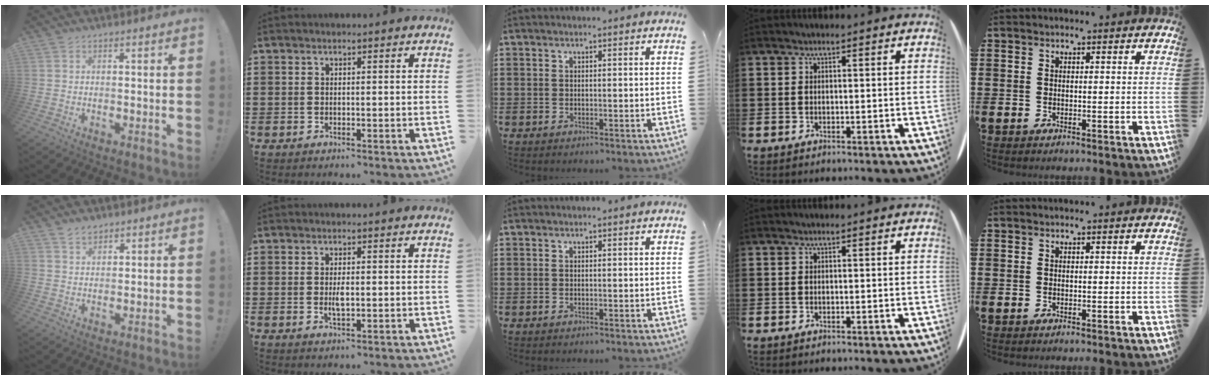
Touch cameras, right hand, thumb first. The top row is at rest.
{"thumb": {"total": 3.4, "force": [2.8, 1.7, 0.9], "torque": [-0.008, -0.014, 0.050]}, "index": {"total": 2.7, "force": [-0.1, 0.9, 2.5], "torque": [-0.048, -0.003, -0.001]}}